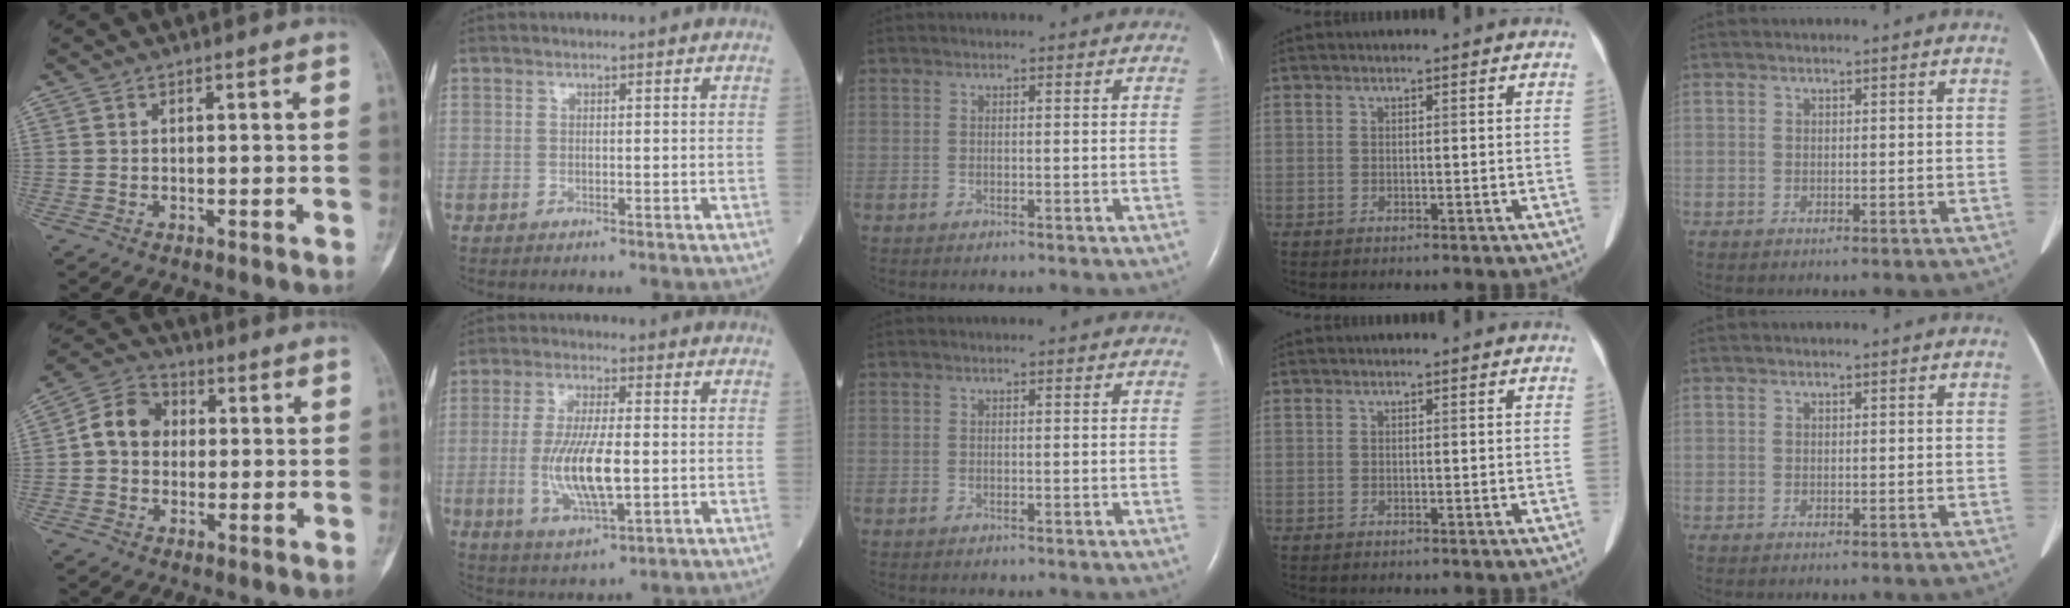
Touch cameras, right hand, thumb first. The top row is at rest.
{"thumb": {"total": 8.4, "force": [0.4, 7.0, 4.6], "torque": [-0.065, 0.024, -0.007]}, "index": {"total": 10.7, "force": [-1.3, 2.5, 10.4], "torque": [-0.212, -0.010, -0.020]}}